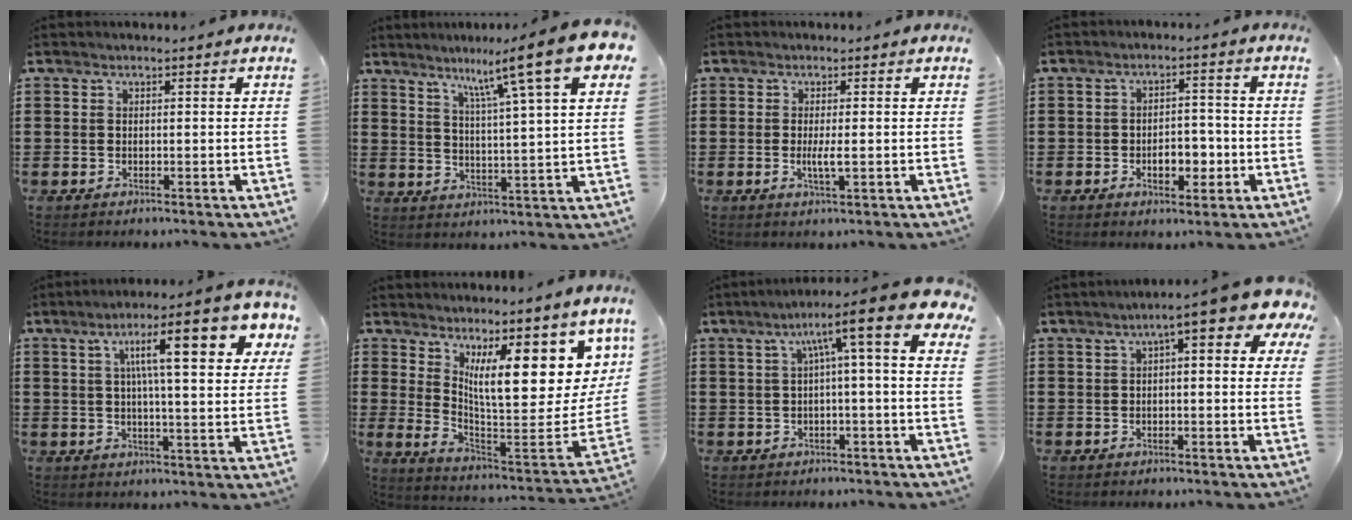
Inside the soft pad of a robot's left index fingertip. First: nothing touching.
{"total": 12.2, "force": [8.1, 0.4, 9.1], "torque": [-0.166, -0.036, 0.123]}
{"total": 2.6, "force": [-0.3, 0.3, 2.5], "torque": [-0.053, -0.007, -0.007]}
{"total": 5.3, "force": [-1.7, 3.0, 4.0], "torque": [-0.058, 0.002, -0.035]}
{"total": 13.4, "force": [6.0, 2.9, 11.7], "torque": [-0.199, -0.011, 0.086]}
{"total": 13.3, "force": [7.2, 3.7, 10.6], "torque": [-0.170, -0.070, 0.122]}
{"total": 8.6, "force": [2.6, 0.5, 8.2], "torque": [-0.139, -0.030, 0.032]}
{"total": 5.9, "force": [2.7, 0.8, 5.1], "torque": [-0.088, -0.014, 0.040]}